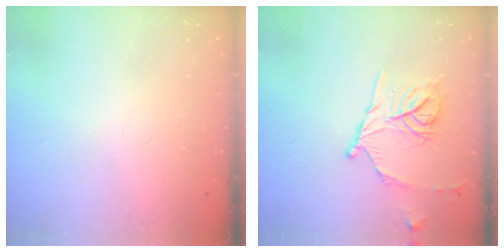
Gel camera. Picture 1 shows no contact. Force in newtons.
{"total": 15.4, "press": 15.3, "slide": 1.5}